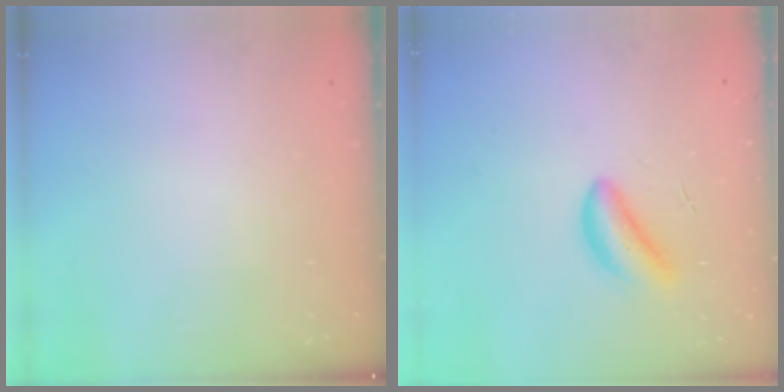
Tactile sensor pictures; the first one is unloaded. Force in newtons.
{"total": 3.6, "press": 3.5, "slide": 0.9}